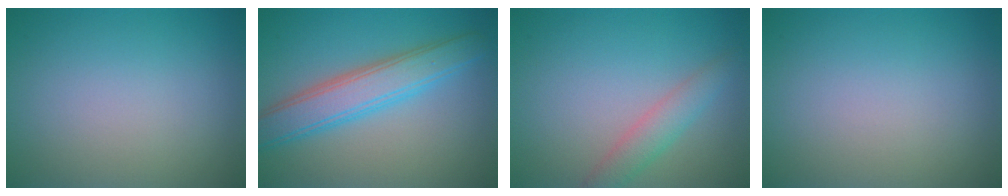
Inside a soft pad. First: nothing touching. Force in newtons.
{"total": 5.2, "press": 5.2, "slide": 0.1}
{"total": 2.6, "press": 2.6, "slide": 0.2}
{"total": 0.0}